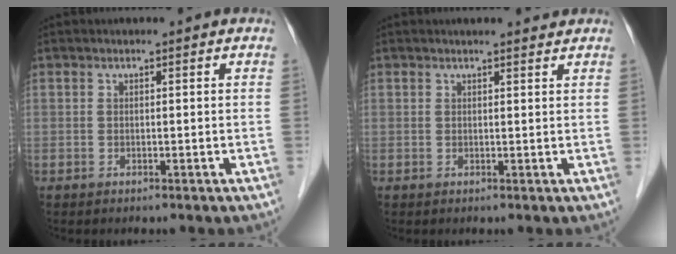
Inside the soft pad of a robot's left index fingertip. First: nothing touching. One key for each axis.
{"total": 3.2, "fx": 2.9, "fy": 0.4, "fz": 1.1, "tx": -0.017, "ty": 0.005, "tz": 0.034}